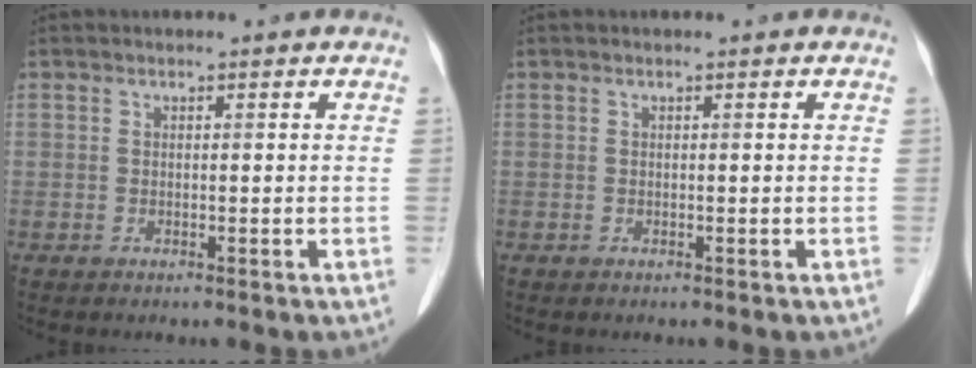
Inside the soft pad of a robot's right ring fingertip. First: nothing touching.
{"total": 0.0}